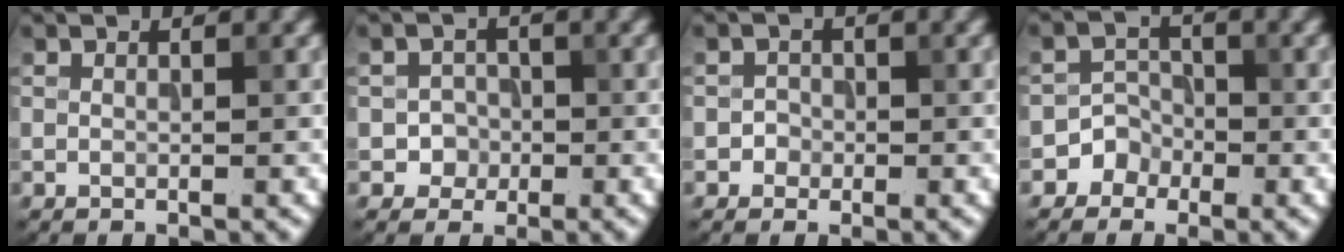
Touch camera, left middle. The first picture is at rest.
{"total": 1.8, "force": [-0.5, 1.7, 0.3], "torque": [0.010, 0.002, -0.007]}
{"total": 1.0, "force": [-0.3, 1.0, 0.0], "torque": [0.011, 0.001, -0.007]}
{"total": 2.5, "force": [-1.4, 2.0, 0.0], "torque": [0.027, 0.015, -0.032]}